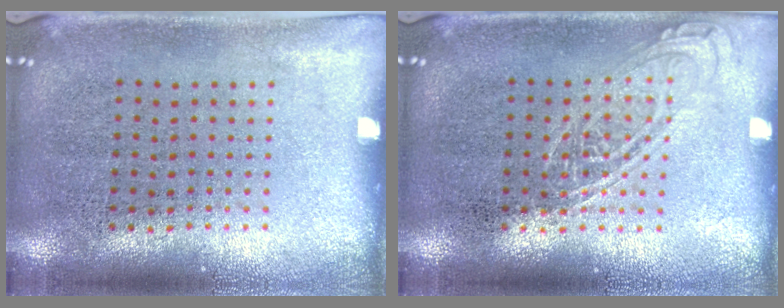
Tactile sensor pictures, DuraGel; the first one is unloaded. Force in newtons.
{"total": 1.8, "press": 1.8, "slide": 0.2}